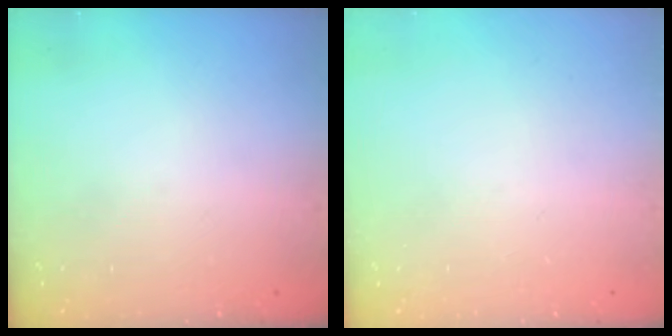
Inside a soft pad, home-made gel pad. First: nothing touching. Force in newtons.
{"total": 0.0}